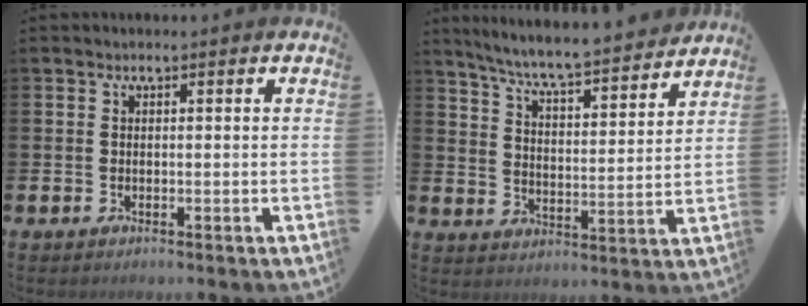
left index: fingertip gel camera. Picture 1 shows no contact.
{"total": 7.2, "force": [6.8, 0.0, 2.3], "torque": [-0.071, -0.053, 0.115]}